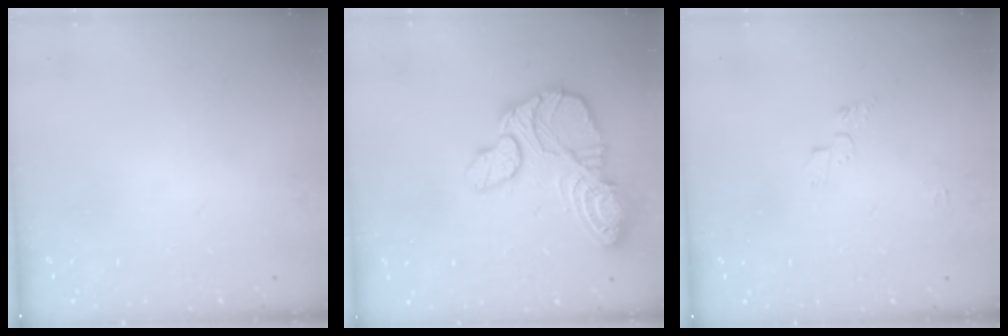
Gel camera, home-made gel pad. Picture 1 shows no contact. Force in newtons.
{"total": 18.0, "press": 17.9, "slide": 1.7}
{"total": 4.1, "press": 4.1, "slide": 0.5}